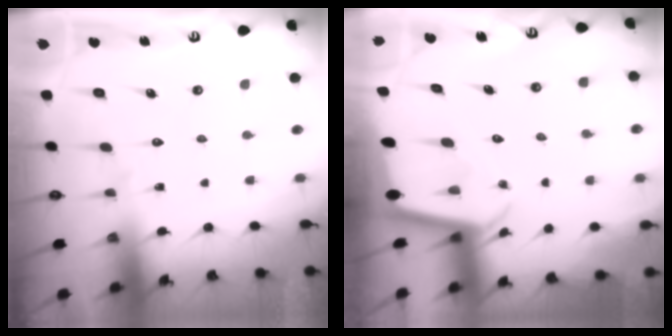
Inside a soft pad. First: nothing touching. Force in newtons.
{"total": 1.9, "press": 1.9, "slide": 0.1}